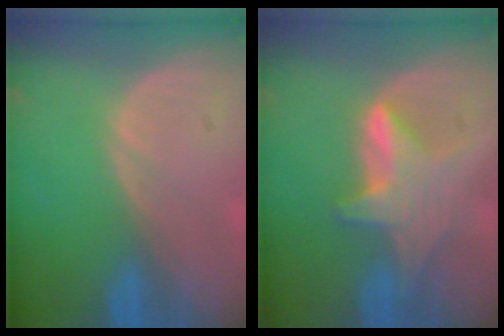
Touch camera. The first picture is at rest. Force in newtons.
{"total": 5.9, "press": 5.9, "slide": 0.4}